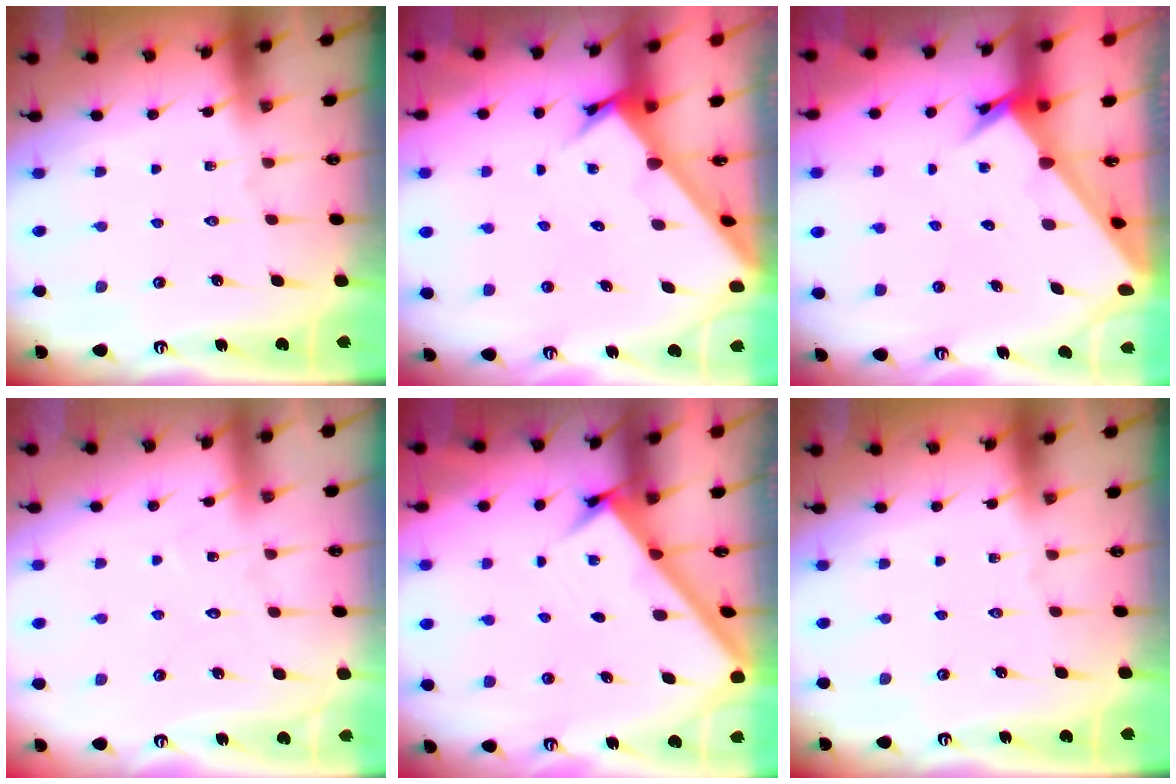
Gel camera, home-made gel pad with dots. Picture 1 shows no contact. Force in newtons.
{"total": 2.9, "press": 2.9, "slide": 0.2}
{"total": 3.4, "press": 3.4, "slide": 0.3}
{"total": 5.3, "press": 5.2, "slide": 0.4}
{"total": 3.1, "press": 3.1, "slide": 0.4}
{"total": 0.0}